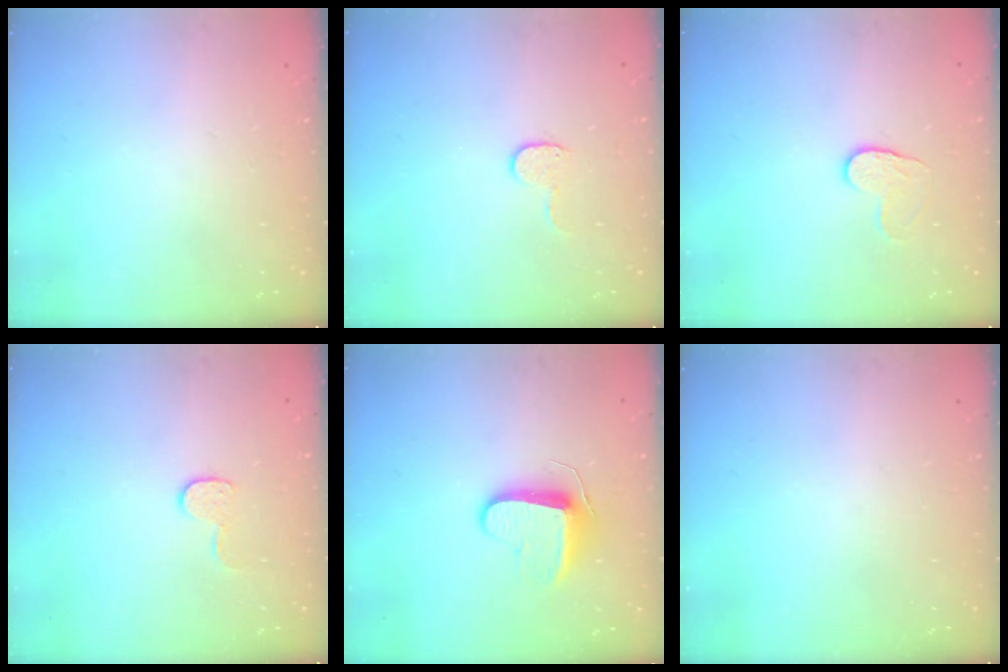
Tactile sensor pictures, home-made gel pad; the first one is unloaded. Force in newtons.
{"total": 4.6, "press": 4.6, "slide": 0.4}
{"total": 5.0, "press": 4.9, "slide": 0.5}
{"total": 6.1, "press": 6.1, "slide": 0.2}
{"total": 9.5, "press": 9.5, "slide": 0.3}
{"total": 0.0}